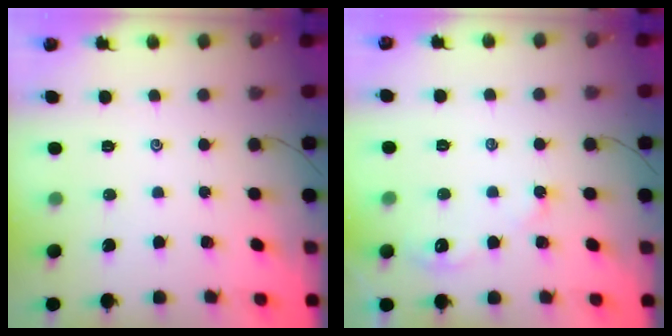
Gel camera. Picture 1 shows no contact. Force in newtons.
{"total": 2.8, "press": 2.8, "slide": 0.4}